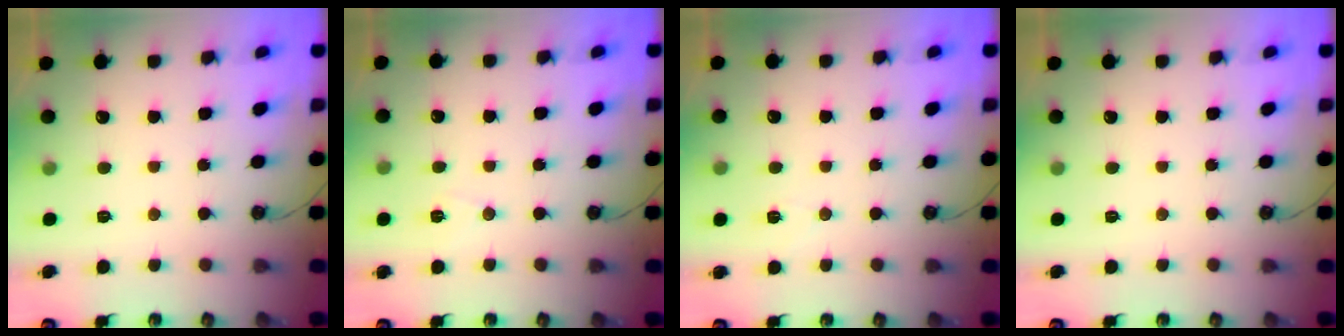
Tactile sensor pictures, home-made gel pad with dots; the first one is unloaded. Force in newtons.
{"total": 5.0, "press": 3.3, "slide": 3.7}
{"total": 4.2, "press": 4.1, "slide": 0.6}
{"total": 0.0}